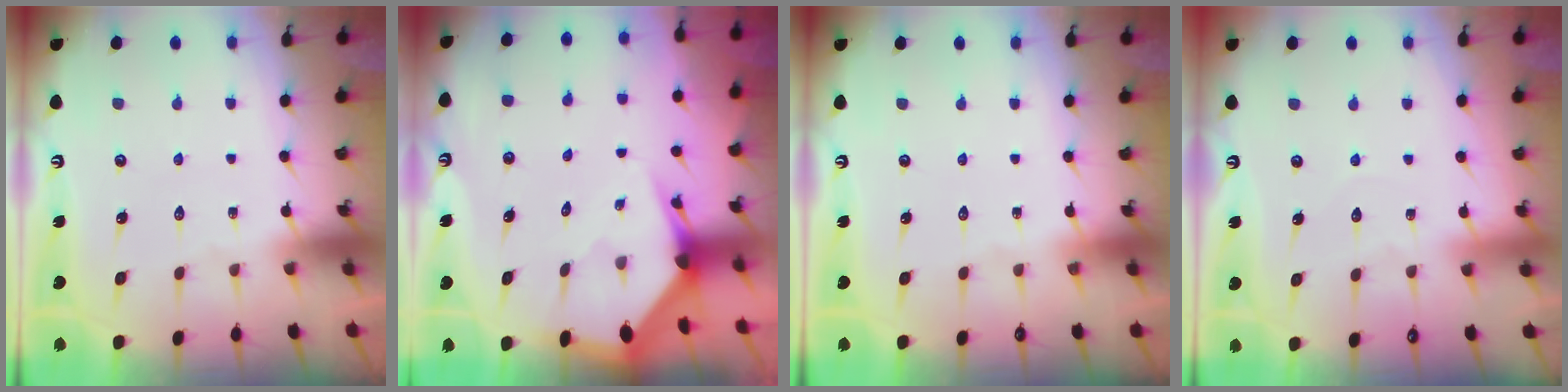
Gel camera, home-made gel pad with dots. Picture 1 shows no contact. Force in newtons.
{"total": 3.6, "press": 3.6, "slide": 0.3}
{"total": 0.0}
{"total": 2.9, "press": 2.9, "slide": 0.3}